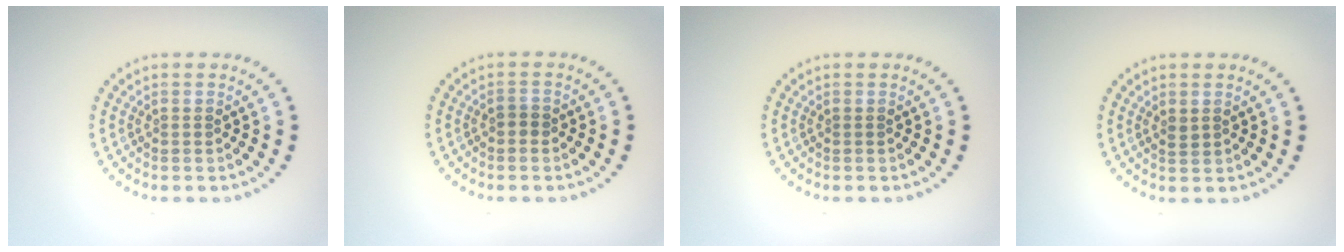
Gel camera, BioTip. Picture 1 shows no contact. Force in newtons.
{"total": 0.7, "press": 0.7, "slide": 0.3}
{"total": 0.0}
{"total": 0.8, "press": 0.8, "slide": 0.3}